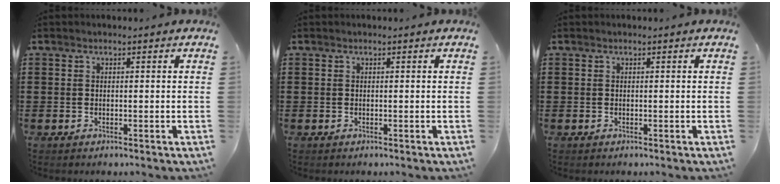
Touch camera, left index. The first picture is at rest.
{"total": 0.0}
{"total": 0.0}